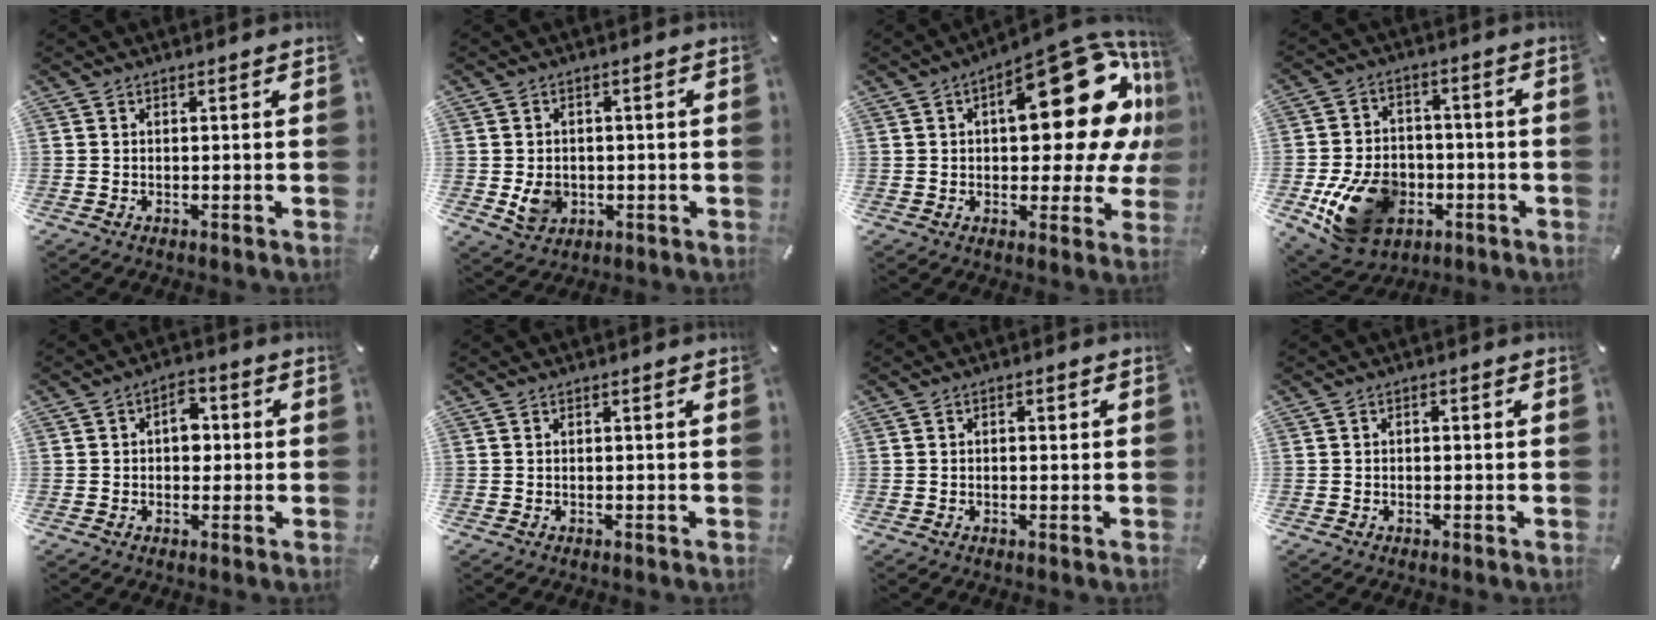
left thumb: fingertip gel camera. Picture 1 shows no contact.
{"total": 5.6, "force": [-0.7, 4.8, 2.8], "torque": [-0.037, -0.003, -0.012]}
{"total": 27.5, "force": [7.4, 13.0, 23.0], "torque": [-0.279, -0.050, 0.122]}
{"total": 16.7, "force": [-5.9, 12.2, 9.8], "torque": [-0.189, 0.031, -0.093]}
{"total": 5.3, "force": [0.4, 3.6, 3.9], "torque": [-0.045, 0.002, -0.003]}
{"total": 0.0}
{"total": 1.3, "force": [-0.2, 0.8, 1.0], "torque": [-0.019, 0.004, -0.005]}
{"total": 0.9, "force": [-0.3, 0.6, 0.6], "torque": [-0.011, 0.002, -0.007]}